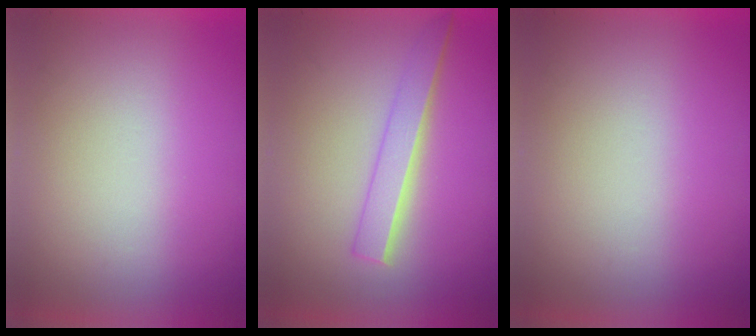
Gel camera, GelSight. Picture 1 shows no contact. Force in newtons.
{"total": 2.2}
{"total": 0.0}